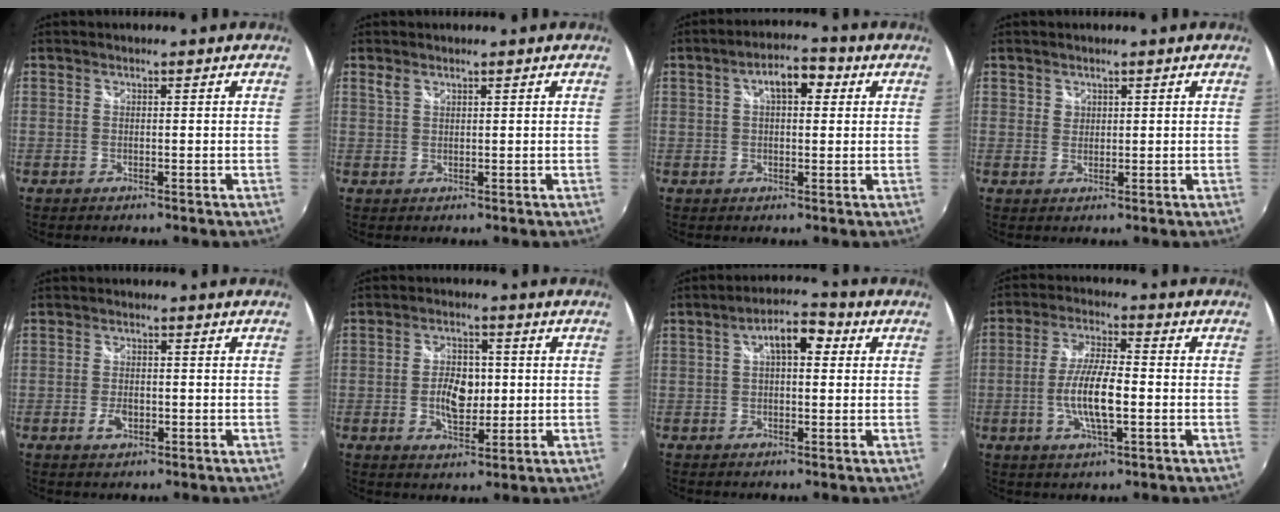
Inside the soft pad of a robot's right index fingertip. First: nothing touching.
{"total": 1.3, "force": [0.9, 0.6, 0.8], "torque": [-0.016, 0.002, 0.017]}
{"total": 6.4, "force": [1.9, 3.2, 5.2], "torque": [-0.085, 0.018, 0.028]}
{"total": 1.3, "force": [0.7, 1.1, 0.1], "torque": [0.003, 0.004, 0.010]}
{"total": 3.1, "force": [-1.0, 1.8, 2.2], "torque": [-0.043, -0.003, -0.018]}
{"total": 6.4, "force": [0.1, 4.2, 4.8], "torque": [-0.084, 0.000, 0.002]}
{"total": 7.0, "force": [1.6, 3.4, 5.9], "torque": [-0.101, 0.020, 0.024]}
{"total": 9.6, "force": [-2.2, 2.5, 9.0], "torque": [-0.176, -0.003, -0.041]}